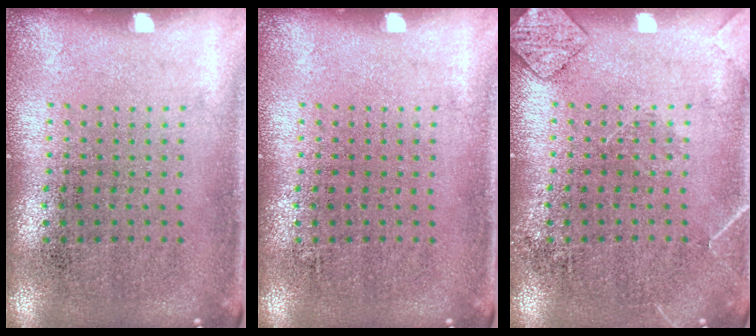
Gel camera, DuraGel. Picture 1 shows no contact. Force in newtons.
{"total": 0.0}
{"total": 1.8, "press": 1.8, "slide": 0.1}